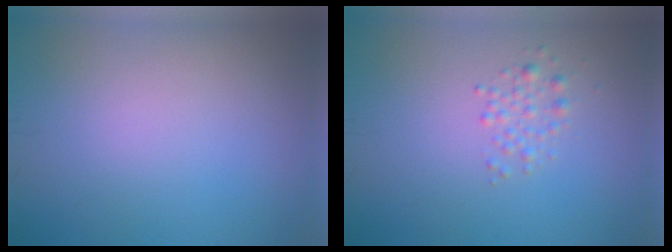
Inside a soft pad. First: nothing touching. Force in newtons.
{"total": 1.4, "press": 1.4, "slide": 0.0}